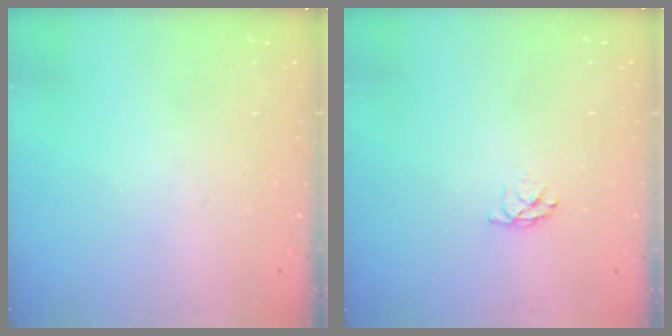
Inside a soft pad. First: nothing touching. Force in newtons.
{"total": 4.0, "press": 3.9, "slide": 0.5}